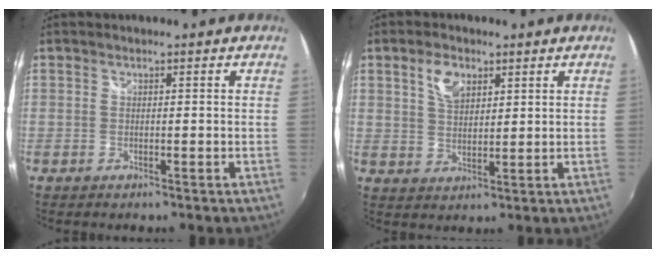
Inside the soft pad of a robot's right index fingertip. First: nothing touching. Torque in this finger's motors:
{"motor_torque": [0.14, 0.05, 0.32, 0.07]}